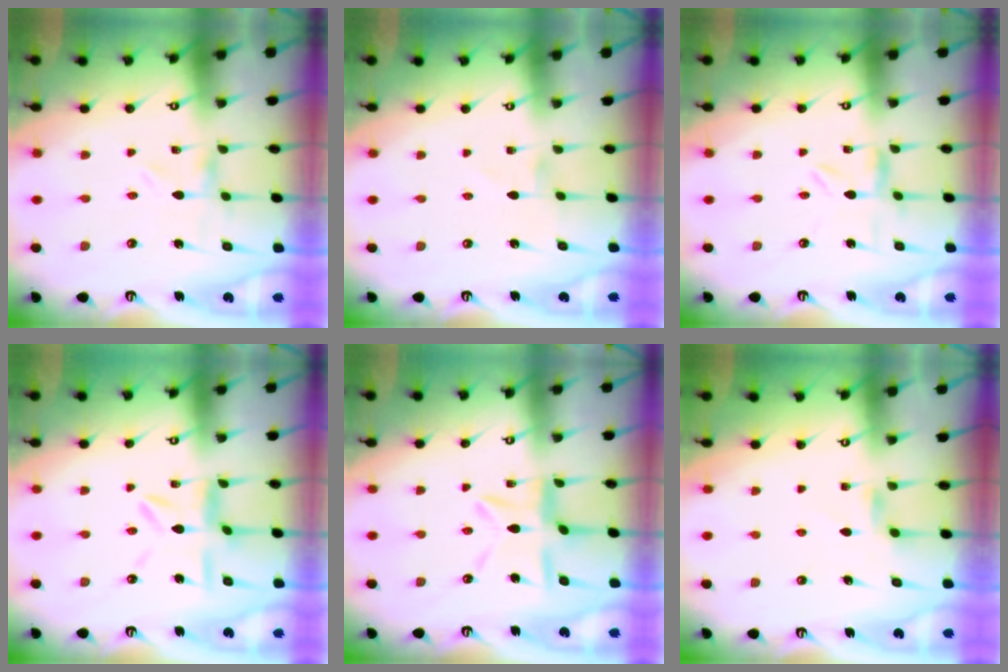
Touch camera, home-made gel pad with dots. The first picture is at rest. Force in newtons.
{"total": 0.7, "press": 0.6, "slide": 0.1}
{"total": 1.6, "press": 1.6, "slide": 0.3}
{"total": 7.3, "press": 7.2, "slide": 0.8}
{"total": 8.5, "press": 8.5, "slide": 0.7}
{"total": 3.4, "press": 3.3, "slide": 0.6}